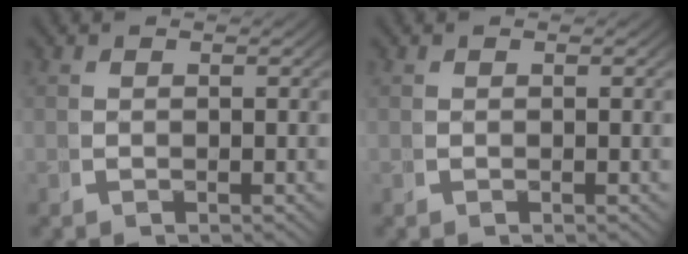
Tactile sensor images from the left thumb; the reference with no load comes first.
{"total": 0.0}